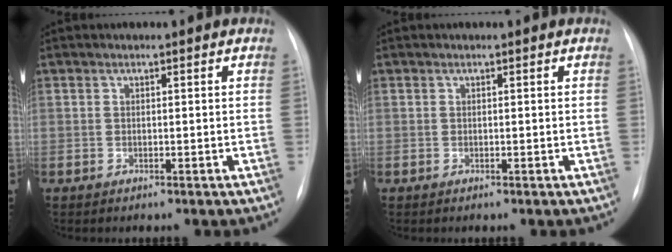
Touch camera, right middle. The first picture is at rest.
{"total": 0.0}